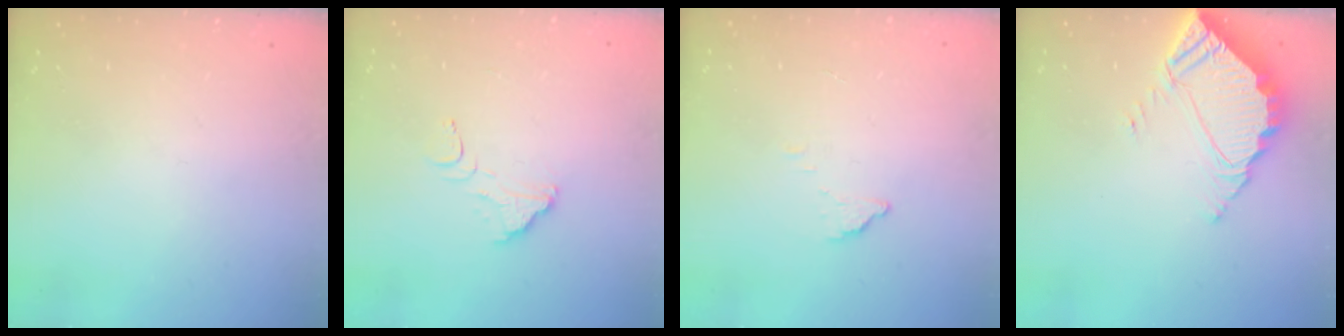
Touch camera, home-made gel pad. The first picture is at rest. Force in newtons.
{"total": 2.6, "press": 2.6, "slide": 0.2}
{"total": 2.3, "press": 2.3, "slide": 0.1}
{"total": 5.4, "press": 5.4, "slide": 0.3}